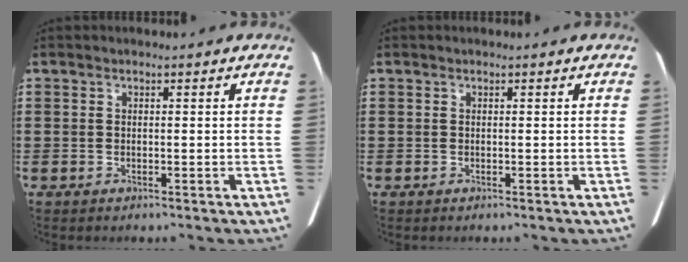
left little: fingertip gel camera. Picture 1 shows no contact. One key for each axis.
{"total": 0.0}